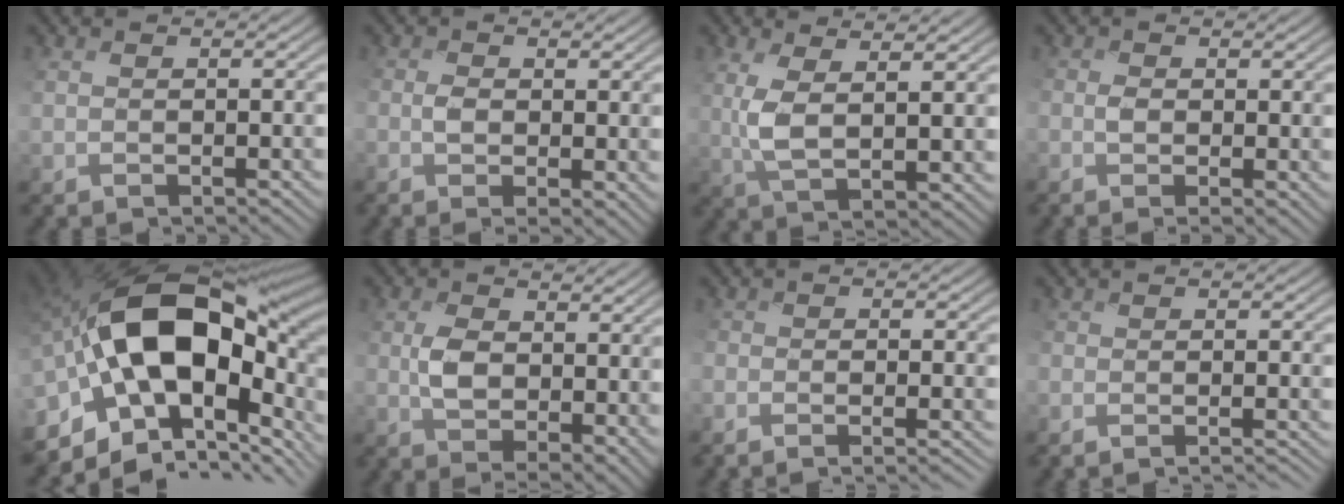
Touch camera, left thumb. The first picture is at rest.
{"total": 4.3, "force": [-0.1, 2.1, 3.8], "torque": [-0.072, -0.004, -0.003]}
{"total": 6.0, "force": [2.7, 1.7, 5.1], "torque": [-0.113, 0.003, 0.050]}
{"total": 3.1, "force": [0.0, 1.3, 2.8], "torque": [-0.058, -0.001, -0.002]}
{"total": 21.2, "force": [2.0, 12.9, 16.8], "torque": [-0.331, -0.008, 0.042]}
{"total": 7.1, "force": [0.9, 4.3, 5.6], "torque": [-0.108, -0.002, 0.016]}
{"total": 4.6, "force": [-3.6, 1.2, 2.6], "torque": [-0.038, -0.007, -0.043]}
{"total": 4.0, "force": [-3.3, 0.9, 2.1], "torque": [-0.027, -0.003, -0.039]}